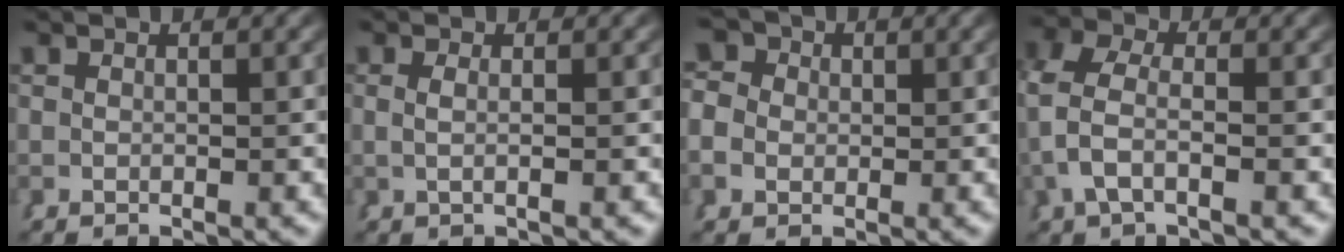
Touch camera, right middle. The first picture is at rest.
{"total": 1.1, "force": [0.0, -0.6, 0.8], "torque": [-0.026, -0.005, 0.002]}
{"total": 6.6, "force": [1.5, 5.8, 2.8], "torque": [-0.060, 0.014, 0.006]}
{"total": 3.7, "force": [0.1, 2.3, 2.9], "torque": [-0.089, -0.014, 0.007]}